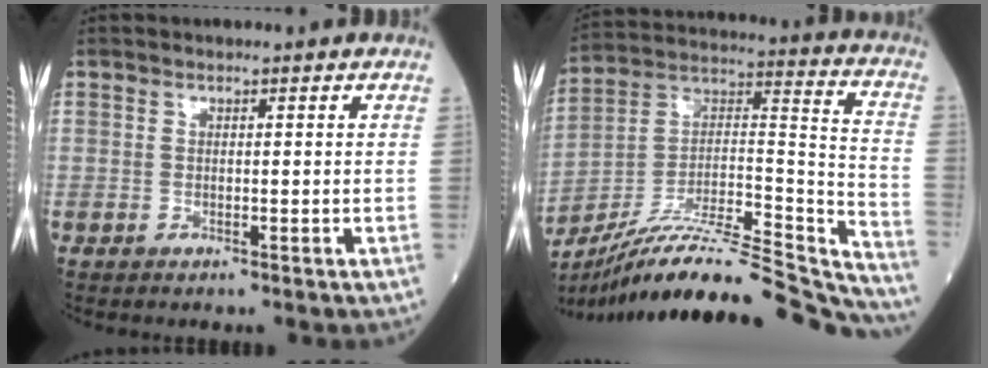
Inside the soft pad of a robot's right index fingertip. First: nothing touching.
{"total": 31.6, "force": [-28.5, 2.8, 13.5], "torque": [-0.169, -0.002, -0.430]}